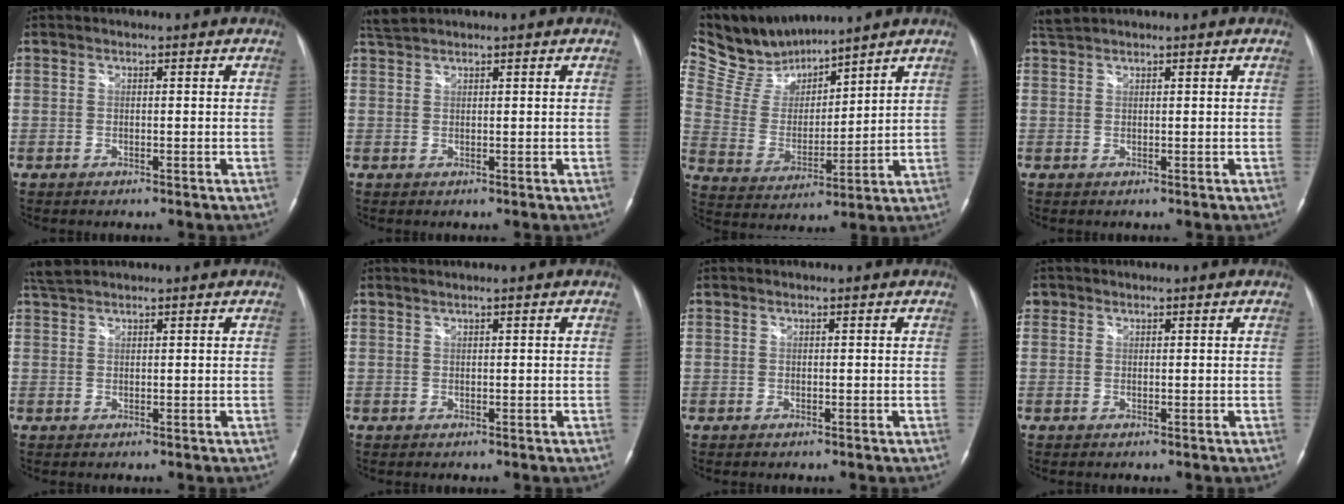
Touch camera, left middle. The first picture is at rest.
{"total": 2.0, "force": [1.9, -0.1, 0.3], "torque": [-0.014, 0.015, 0.043]}
{"total": 10.7, "force": [10.2, 2.1, 2.3], "torque": [-0.067, 0.014, 0.216]}
{"total": 1.8, "force": [1.7, -0.1, 0.3], "torque": [-0.013, 0.016, 0.040]}
{"total": 2.4, "force": [2.3, 0.1, 0.6], "torque": [-0.020, 0.016, 0.048]}
{"total": 0.8, "force": [0.7, -0.2, 0.4], "torque": [-0.012, 0.008, 0.018]}
{"total": 0.0}
{"total": 1.0, "force": [0.5, 0.8, 0.1], "torque": [0.006, 0.003, 0.006]}